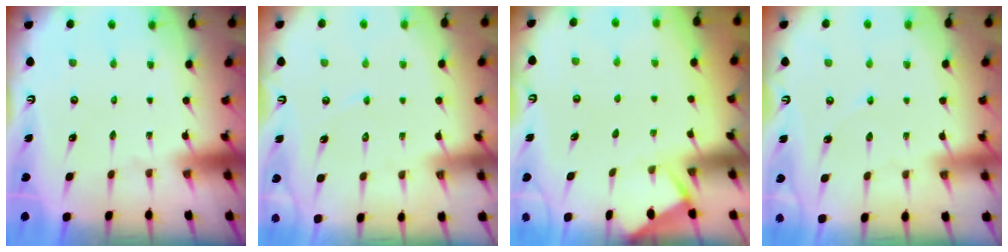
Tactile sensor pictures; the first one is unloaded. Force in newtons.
{"total": 3.9, "press": 3.8, "slide": 0.4}
{"total": 3.0, "press": 3.0, "slide": 0.2}
{"total": 2.9, "press": 2.9, "slide": 0.4}